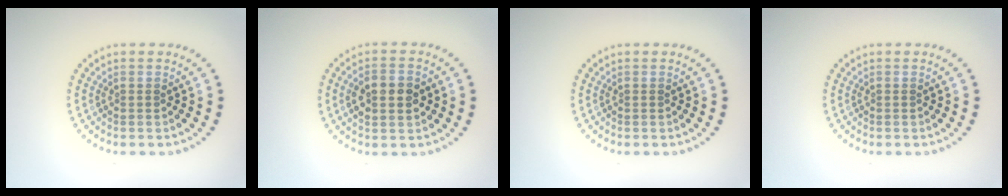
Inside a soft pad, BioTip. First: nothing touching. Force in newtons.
{"total": 3.6, "press": 3.6, "slide": 0.2}
{"total": 0.0}
{"total": 0.0}